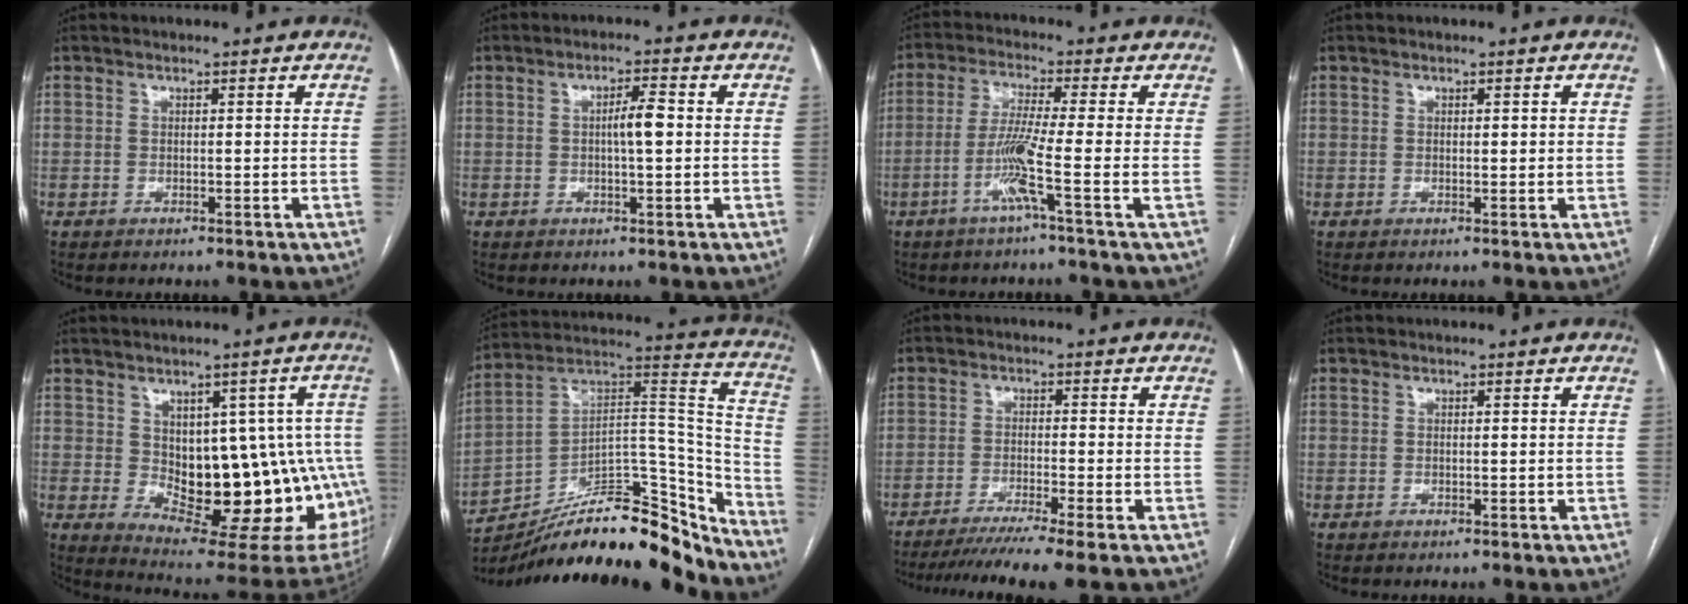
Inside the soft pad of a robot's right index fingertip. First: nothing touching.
{"total": 3.6, "force": [0.1, 0.4, 3.5], "torque": [-0.061, 0.004, 0.000]}
{"total": 7.1, "force": [-2.6, -1.8, 6.4], "torque": [-0.124, -0.011, -0.059]}
{"total": 1.4, "force": [0.3, 0.5, 1.3], "torque": [-0.016, 0.000, 0.004]}
{"total": 19.2, "force": [-1.4, 9.1, 16.8], "torque": [-0.150, 0.012, 0.010]}
{"total": 25.7, "force": [-21.5, 7.0, 12.2], "torque": [-0.165, 0.053, -0.337]}
{"total": 9.1, "force": [-7.3, -1.6, 5.2], "torque": [-0.071, -0.026, -0.115]}
{"total": 0.0}